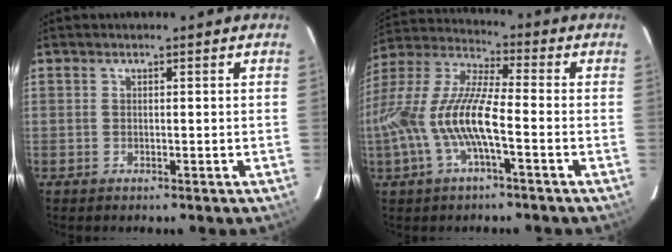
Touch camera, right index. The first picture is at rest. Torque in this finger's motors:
{"motor_torque": [1.23, -0.91, 0.95, 0.21]}